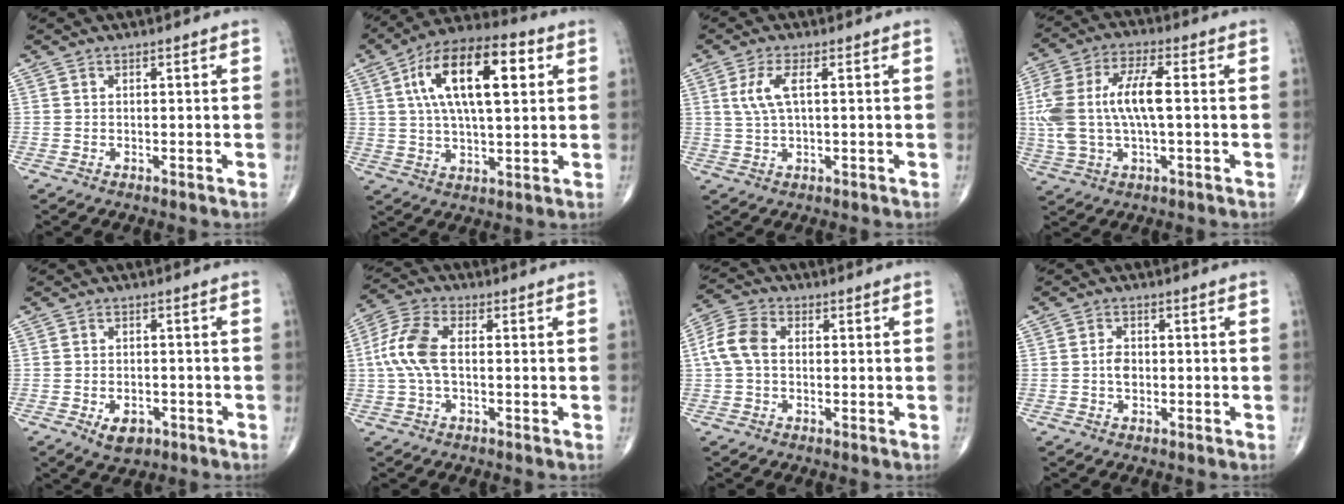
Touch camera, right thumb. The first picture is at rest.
{"total": 18.2, "force": [5.2, 7.5, 15.7], "torque": [-0.256, 0.012, 0.080]}
{"total": 4.8, "force": [1.2, 1.4, 4.4], "torque": [-0.112, 0.005, 0.028]}
{"total": 14.5, "force": [0.7, 6.0, 13.2], "torque": [-0.299, 0.024, 0.015]}
{"total": 4.6, "force": [-2.1, 2.9, 3.0], "torque": [-0.040, 0.006, -0.027]}
{"total": 8.7, "force": [0.1, 4.4, 7.5], "torque": [-0.179, 0.023, -0.002]}
{"total": 6.9, "force": [0.3, 4.7, 5.0], "torque": [-0.108, 0.021, -0.003]}
{"total": 2.7, "force": [-0.3, 1.8, 1.9], "torque": [-0.031, 0.005, -0.008]}